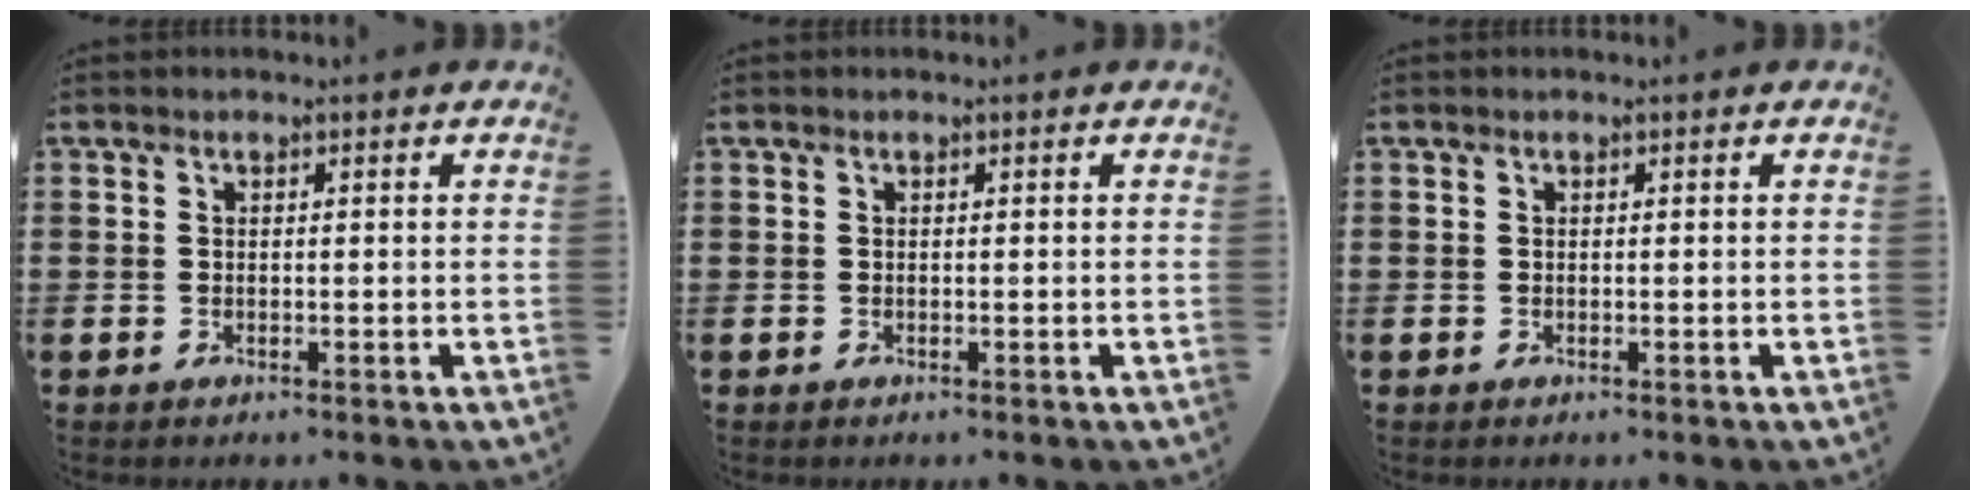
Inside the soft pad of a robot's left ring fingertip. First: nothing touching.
{"total": 0.0}
{"total": 0.0}